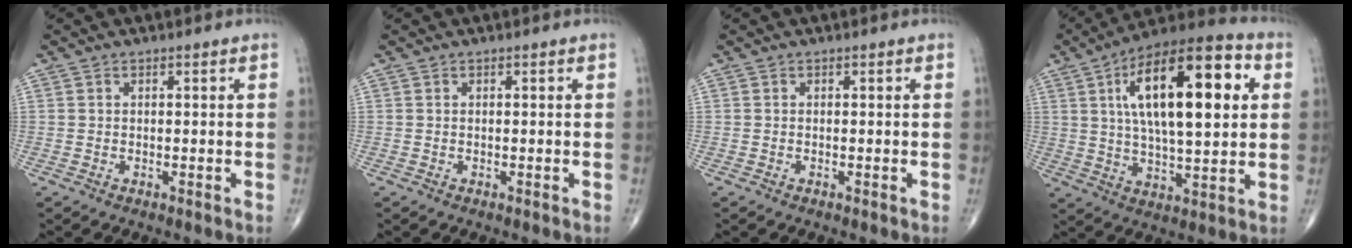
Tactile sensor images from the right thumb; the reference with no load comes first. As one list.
[{"total": 0.0}, {"total": 0.0}, {"total": 23.1, "force": [5.8, 8.9, 20.5], "torque": [-0.320, 0.005, 0.084]}]